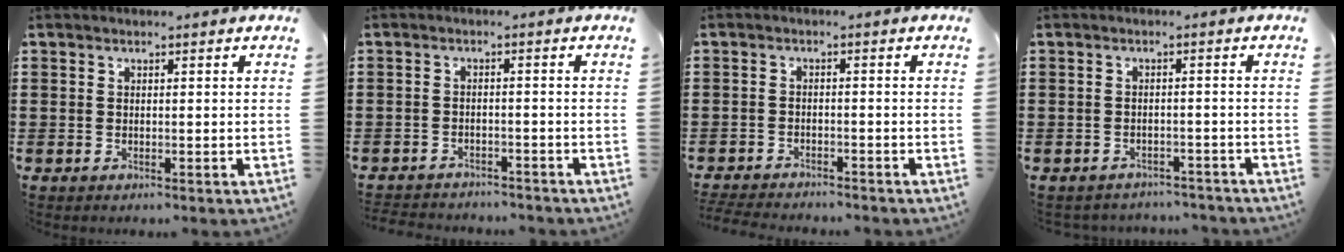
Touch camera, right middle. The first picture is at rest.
{"total": 2.4, "force": [-2.4, 0.1, -0.2], "torque": [-0.011, -0.002, -0.051]}
{"total": 2.8, "force": [-2.8, -0.1, 0.0], "torque": [-0.020, -0.007, -0.061]}
{"total": 2.2, "force": [-2.2, 0.1, -0.2], "torque": [-0.011, -0.001, -0.047]}